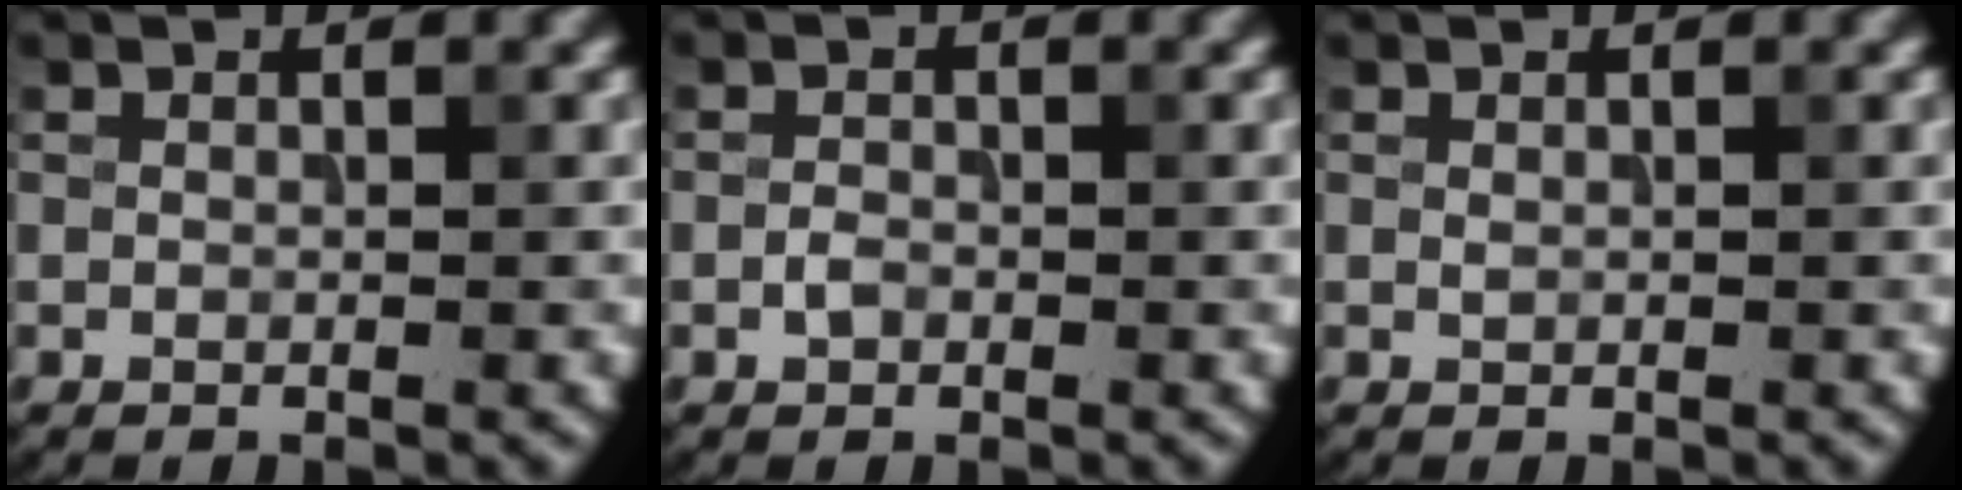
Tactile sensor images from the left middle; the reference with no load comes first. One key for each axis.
{"total": 1.0, "fx": -0.4, "fy": 0.7, "fz": 0.5, "tx": -0.012, "ty": 0.001, "tz": -0.011}
{"total": 0.0}